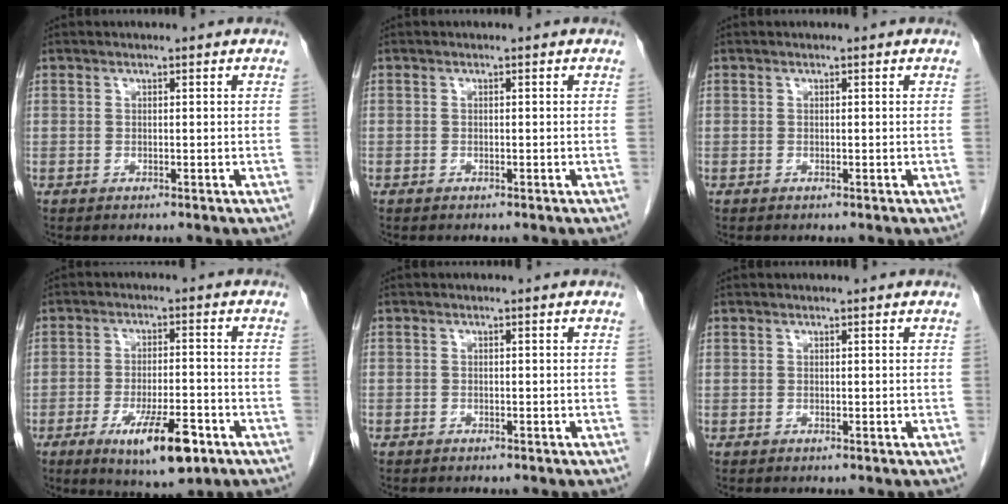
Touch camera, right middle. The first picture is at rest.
{"total": 0.0}
{"total": 0.0}
{"total": 10.5, "force": [-5.3, 2.6, 8.6], "torque": [-0.147, -0.015, -0.077]}
{"total": 0.9, "force": [-0.7, 0.6, 0.1], "torque": [-0.006, 0.003, -0.012]}
{"total": 0.0}